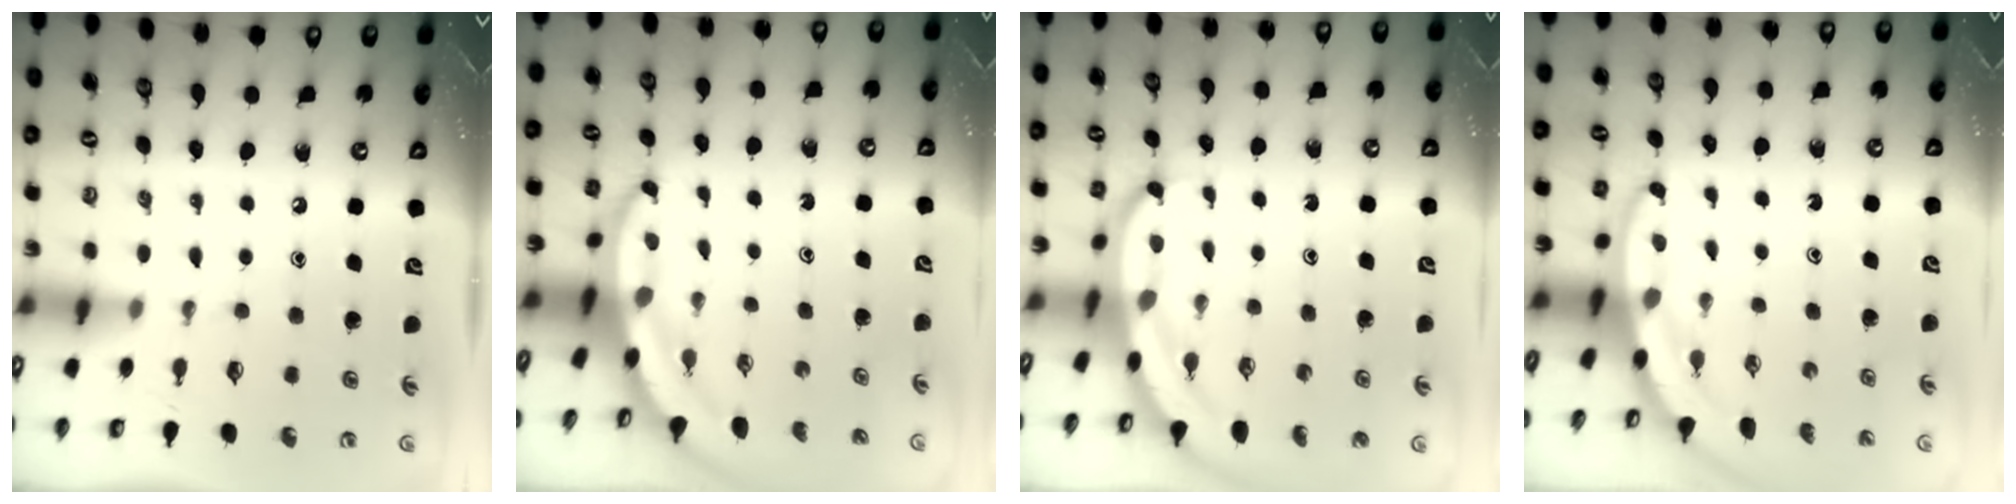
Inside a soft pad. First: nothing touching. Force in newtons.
{"total": 3.9, "press": 3.9, "slide": 0.5}
{"total": 5.7, "press": 5.7, "slide": 0.6}
{"total": 3.4, "press": 3.4, "slide": 0.1}